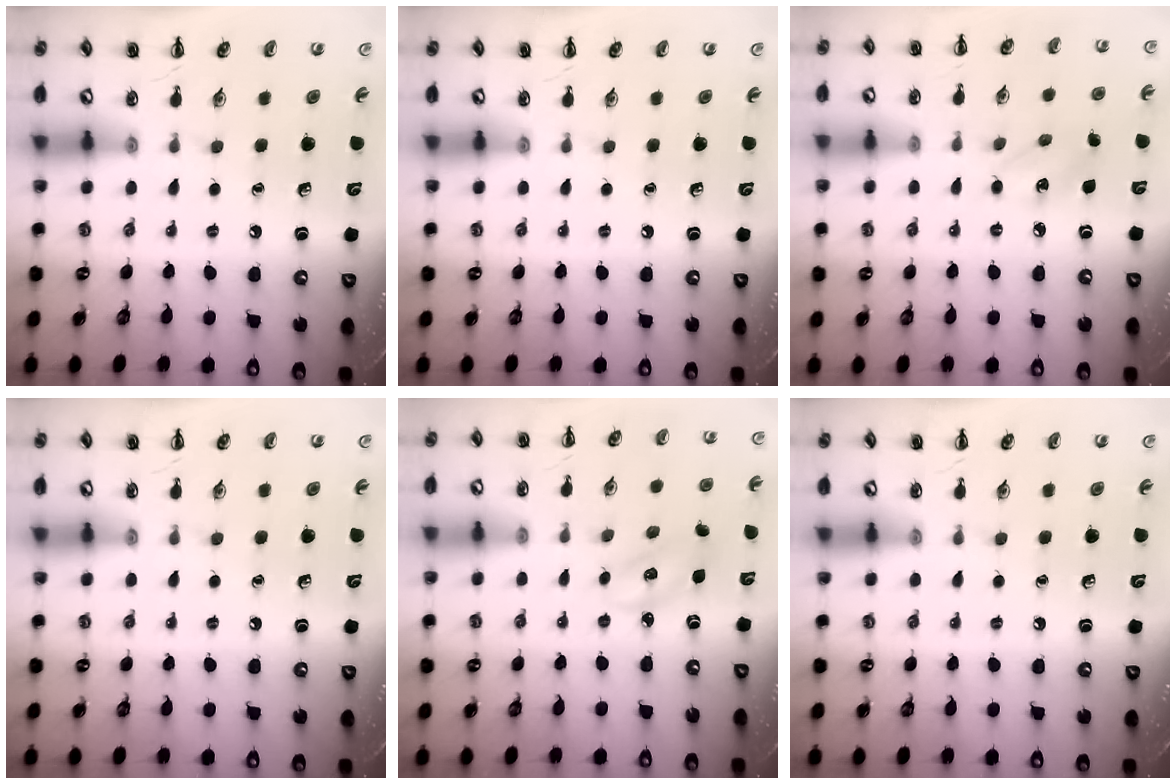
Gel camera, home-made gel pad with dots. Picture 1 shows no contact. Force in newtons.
{"total": 0.0}
{"total": 5.5, "press": 5.3, "slide": 1.6}
{"total": 0.0}
{"total": 2.8, "press": 2.8, "slide": 0.7}
{"total": 0.0}